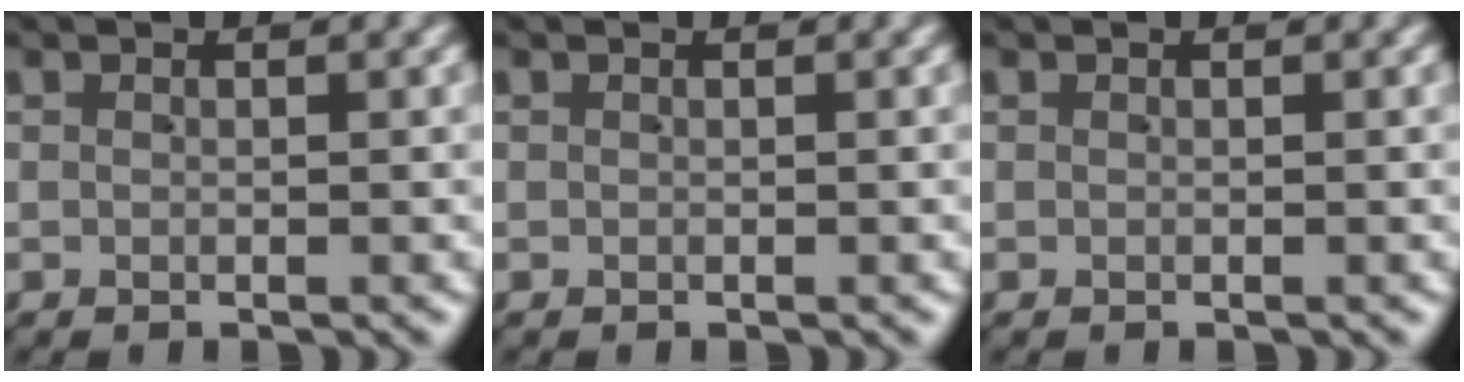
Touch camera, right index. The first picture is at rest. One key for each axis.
{"total": 0.0}
{"total": 0.0}